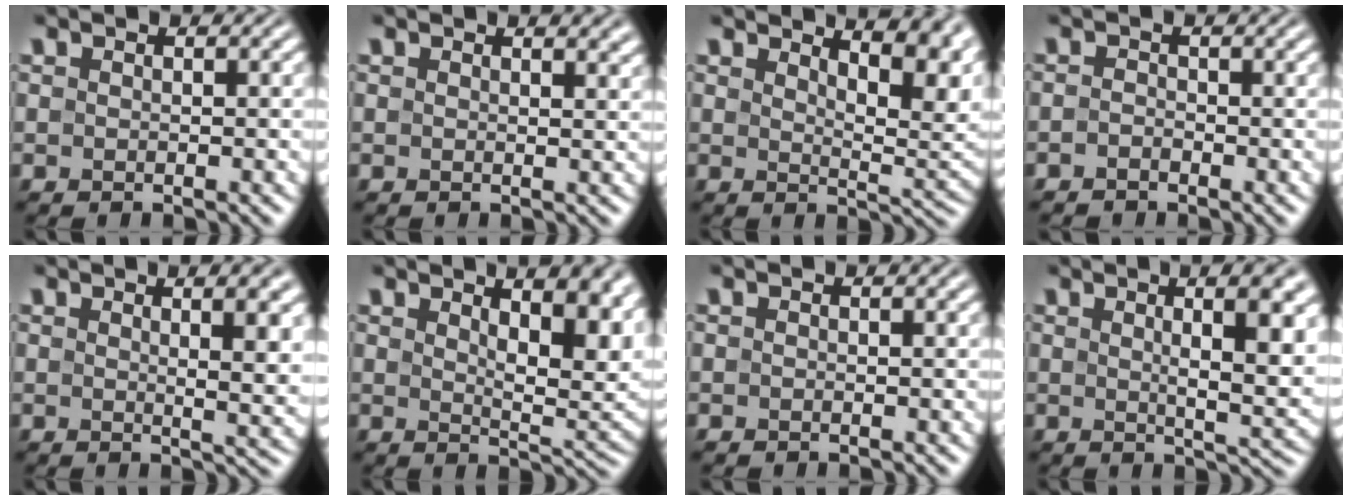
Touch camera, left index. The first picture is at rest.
{"total": 1.7, "force": [1.3, 0.5, 0.9], "torque": [-0.004, 0.001, 0.018]}
{"total": 8.2, "force": [5.1, 2.5, 5.9], "torque": [-0.063, 0.016, 0.075]}
{"total": 0.8, "force": [-0.7, 0.3, 0.3], "torque": [-0.007, 0.000, -0.015]}
{"total": 6.9, "force": [2.0, 2.2, 6.2], "torque": [-0.045, 0.004, 0.023]}
{"total": 8.8, "force": [3.9, 3.5, 7.0], "torque": [-0.072, 0.003, 0.057]}
{"total": 0.0}
{"total": 9.5, "force": [2.5, 2.8, 8.7], "torque": [-0.092, 0.009, 0.025]}